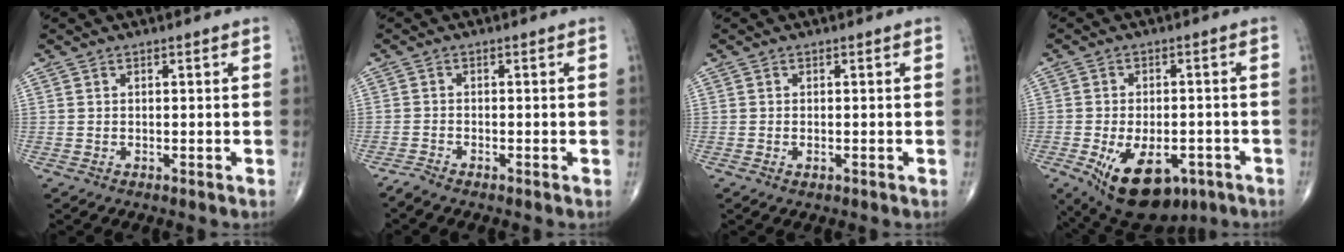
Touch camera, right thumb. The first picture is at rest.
{"total": 1.6, "force": [-1.5, 0.0, 0.6], "torque": [-0.023, -0.001, -0.034]}
{"total": 1.0, "force": [-0.4, 0.5, 0.8], "torque": [-0.015, 0.000, -0.006]}
{"total": 15.2, "force": [-6.8, 8.4, 10.7], "torque": [-0.172, 0.006, -0.088]}